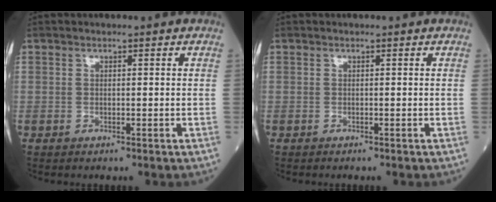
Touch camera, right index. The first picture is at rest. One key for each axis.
{"total": 0.0}